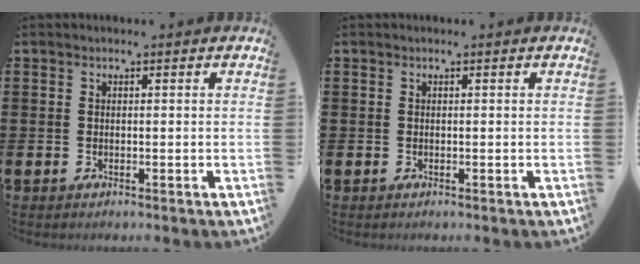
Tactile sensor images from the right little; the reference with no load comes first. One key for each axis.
{"total": 0.0}